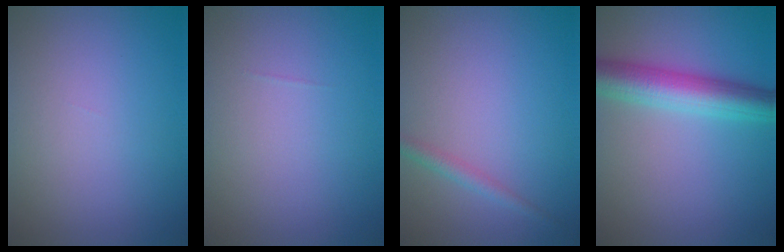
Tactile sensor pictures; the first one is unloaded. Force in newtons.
{"total": 0.0}
{"total": 1.4, "press": 1.4, "slide": 0.0}
{"total": 5.8, "press": 5.8, "slide": 0.1}